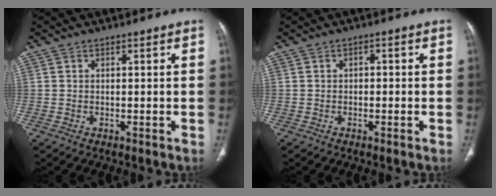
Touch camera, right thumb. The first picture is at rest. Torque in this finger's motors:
{"motor_torque": [-0.34, -0.34, -0.21, 0.25, 0.02]}